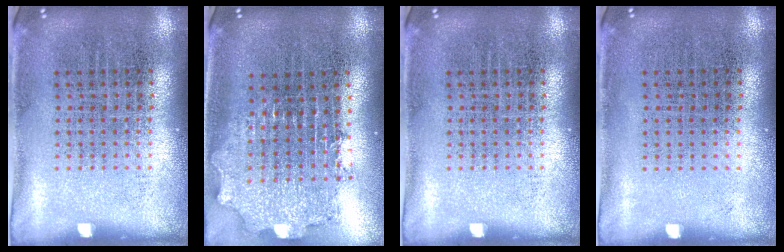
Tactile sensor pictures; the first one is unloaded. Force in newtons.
{"total": 2.0, "press": 1.6, "slide": 1.3}
{"total": 0.0}
{"total": 0.0}